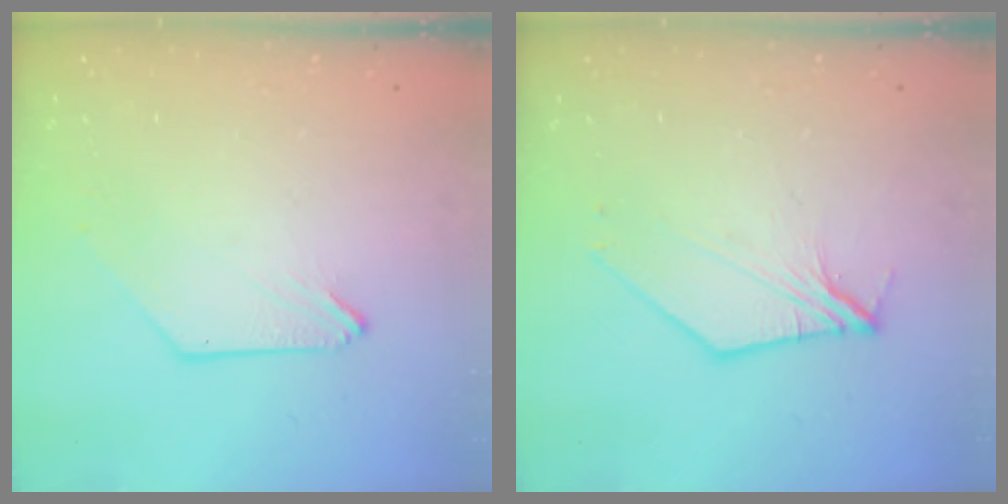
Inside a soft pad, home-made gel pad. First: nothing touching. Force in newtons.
{"total": 7.5, "press": 7.3, "slide": 1.6}